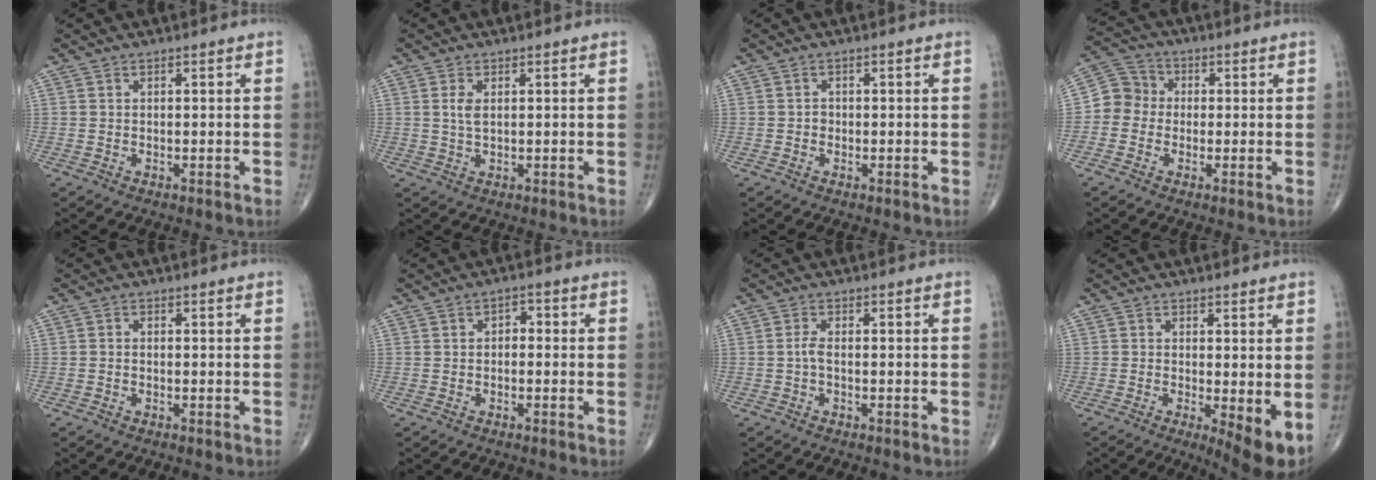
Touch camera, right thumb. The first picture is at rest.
{"total": 2.5, "force": [0.6, 1.2, 2.1], "torque": [-0.046, -0.001, 0.014]}
{"total": 0.9, "force": [-0.3, 0.8, 0.3], "torque": [0.002, 0.004, -0.008]}
{"total": 6.3, "force": [-0.7, 5.8, 2.3], "torque": [-0.022, 0.025, -0.030]}
{"total": 0.6, "force": [-0.3, 0.3, 0.3], "torque": [-0.003, 0.001, -0.010]}
{"total": 2.2, "force": [-0.3, 1.6, 1.6], "torque": [-0.011, 0.012, -0.014]}
{"total": 1.5, "force": [-0.4, 0.5, 1.4], "torque": [-0.028, 0.002, -0.011]}
{"total": 6.2, "force": [-1.1, 1.6, 5.9], "torque": [-0.091, -0.018, -0.016]}